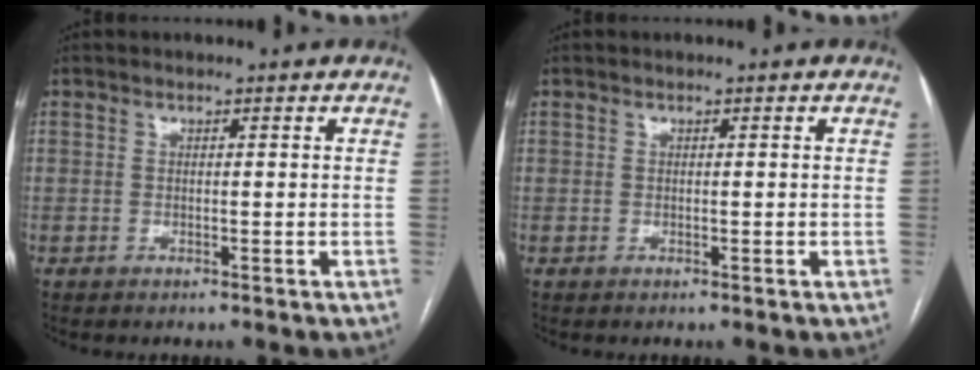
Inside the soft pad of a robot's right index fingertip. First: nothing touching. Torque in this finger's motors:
{"motor_torque": [-0.18, 0.11, -0.02, 0.00]}